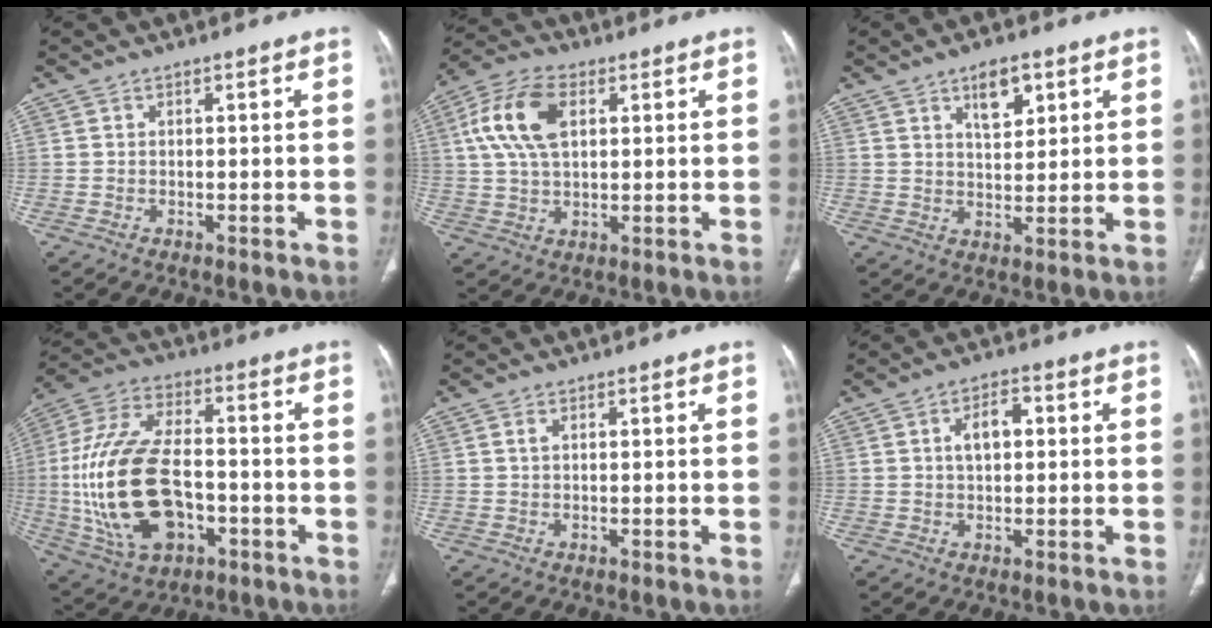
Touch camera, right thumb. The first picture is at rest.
{"total": 12.1, "force": [3.3, 6.9, 9.4], "torque": [-0.189, 0.013, 0.059]}
{"total": 6.6, "force": [3.4, 3.1, 4.6], "torque": [-0.058, -0.021, 0.057]}
{"total": 23.2, "force": [-3.7, 13.2, 18.6], "torque": [-0.378, 0.017, -0.053]}
{"total": 1.1, "force": [0.4, 0.6, 0.8], "torque": [-0.019, 0.003, 0.008]}
{"total": 5.1, "force": [0.9, 2.9, 4.1], "torque": [-0.066, 0.011, 0.012]}